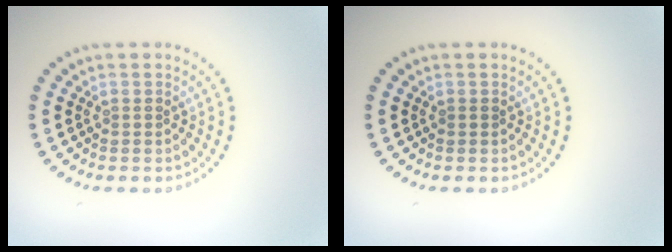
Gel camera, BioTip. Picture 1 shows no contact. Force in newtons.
{"total": 0.5, "press": 0.5, "slide": 0.1}